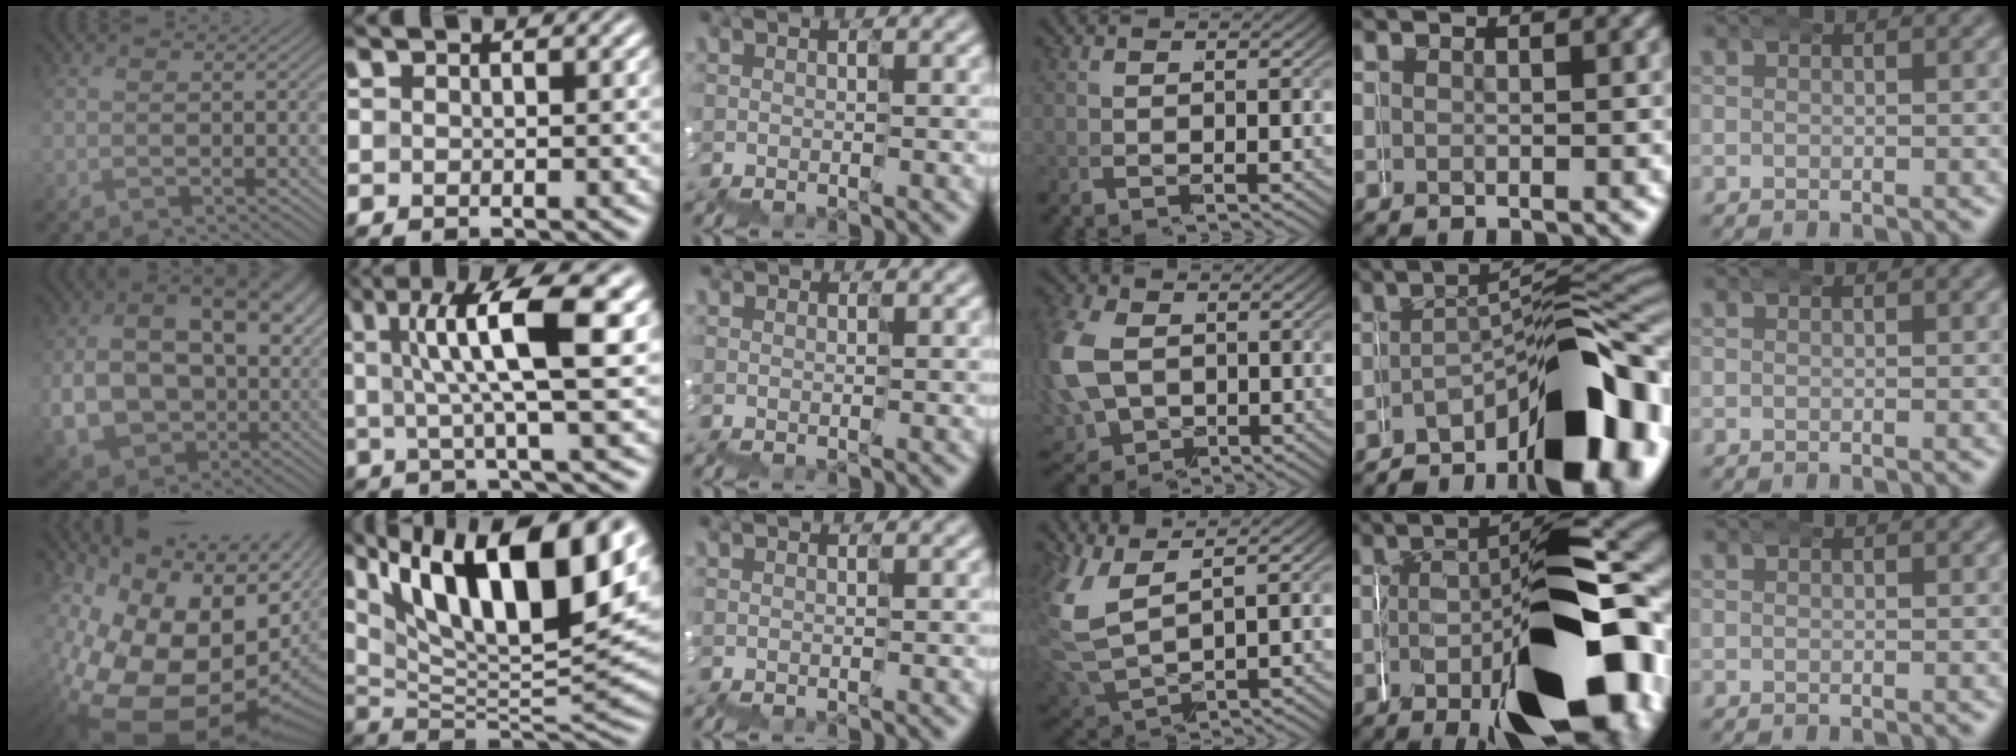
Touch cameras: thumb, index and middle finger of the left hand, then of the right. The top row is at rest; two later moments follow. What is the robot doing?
{"motion": "wrap", "object": "belt"}